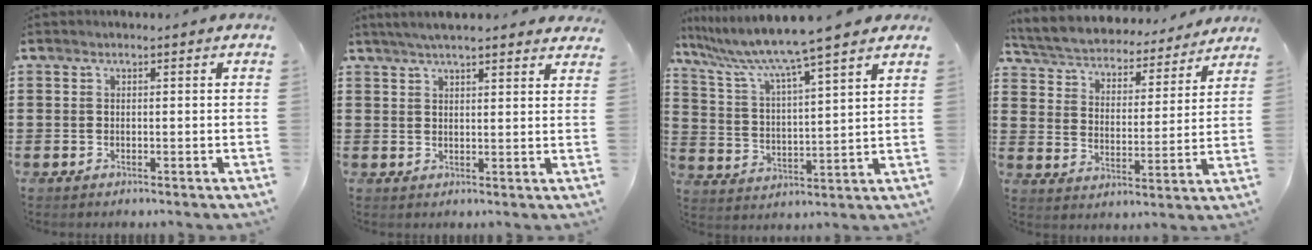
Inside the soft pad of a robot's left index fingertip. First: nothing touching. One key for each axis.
{"total": 4.0, "fx": 3.7, "fy": 0.8, "fz": 1.5, "tx": -0.037, "ty": -0.001, "tz": 0.068}
{"total": 8.1, "fx": 7.0, "fy": -0.6, "fz": 4.0, "tx": -0.109, "ty": -0.047, "tz": 0.113}
{"total": 4.7, "fx": 4.7, "fy": 0.3, "fz": 0.4, "tx": -0.034, "ty": -0.040, "tz": 0.075}